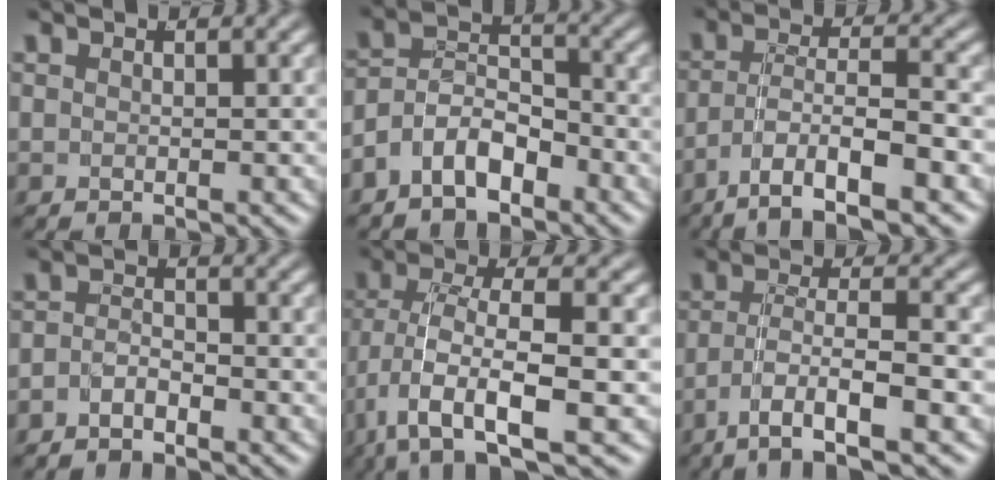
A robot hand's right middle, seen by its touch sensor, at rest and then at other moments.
{"total": 6.0, "force": [-3.2, 4.2, 2.9], "torque": [-0.048, -0.015, -0.053]}
{"total": 6.5, "force": [-4.0, 2.2, 4.6], "torque": [-0.092, -0.020, -0.054]}
{"total": 2.5, "force": [-2.1, 1.1, 0.8], "torque": [-0.014, -0.010, -0.034]}
{"total": 6.2, "force": [-3.0, 2.3, 4.9], "torque": [-0.119, -0.036, -0.028]}
{"total": 5.7, "force": [-3.2, 1.7, 4.4], "torque": [-0.091, -0.024, -0.040]}